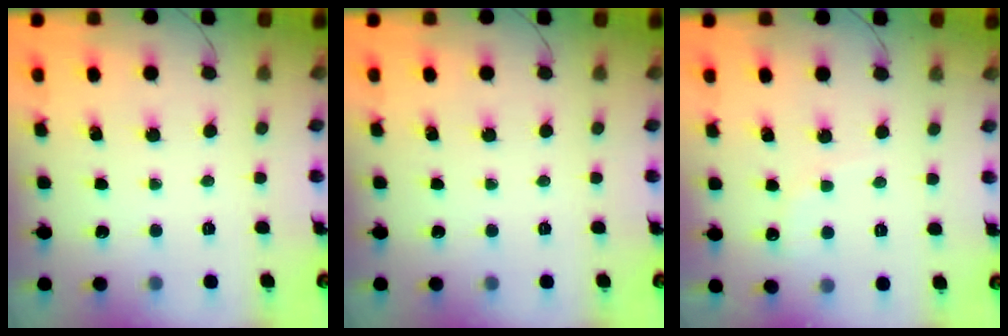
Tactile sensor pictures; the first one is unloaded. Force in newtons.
{"total": 0.0}
{"total": 6.2, "press": 6.0, "slide": 1.4}